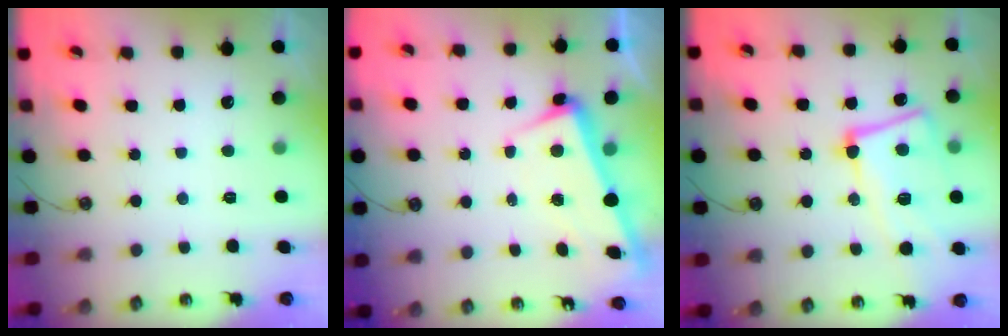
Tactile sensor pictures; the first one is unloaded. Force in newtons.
{"total": 2.9, "press": 2.8, "slide": 1.0}
{"total": 12.3, "press": 12.0, "slide": 2.6}